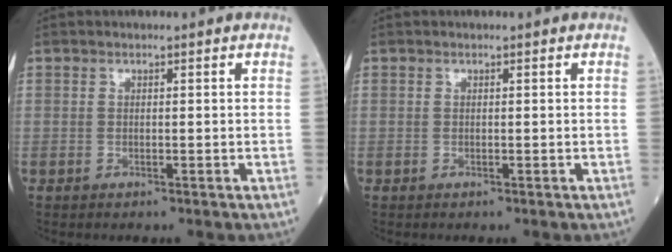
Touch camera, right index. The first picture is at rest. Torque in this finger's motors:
{"motor_torque": [0.00, 0.00, 0.00, 0.00]}